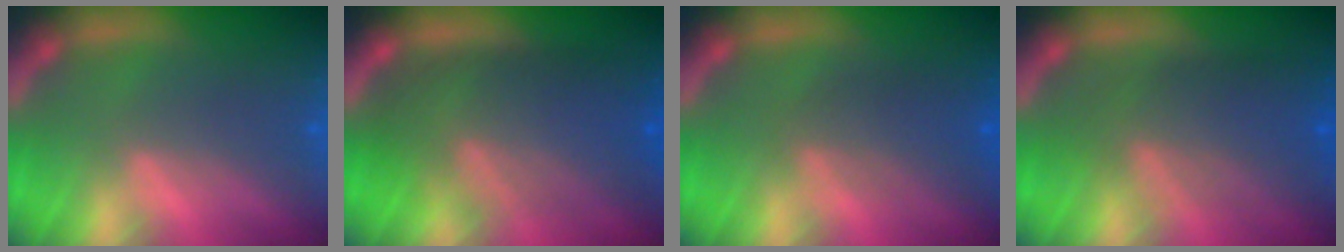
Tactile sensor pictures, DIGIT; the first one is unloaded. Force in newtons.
{"total": 10.1}
{"total": 4.0}
{"total": 7.1}